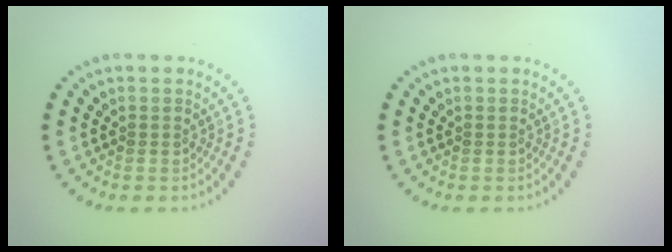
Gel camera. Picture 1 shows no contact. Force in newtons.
{"total": 0.0}